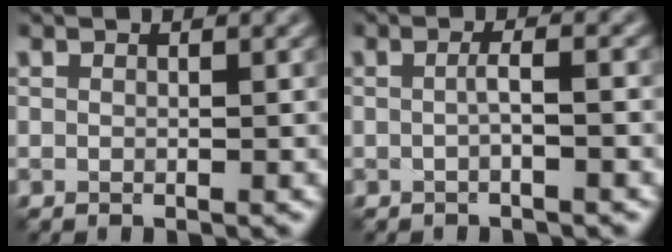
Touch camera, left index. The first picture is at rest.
{"total": 1.4, "force": [-0.3, 0.2, 1.4], "torque": [-0.023, 0.003, -0.007]}